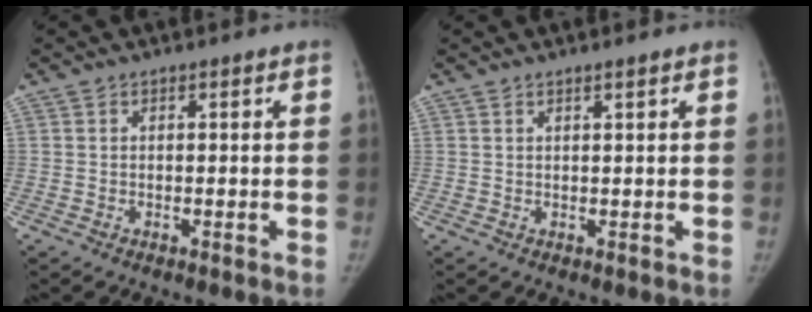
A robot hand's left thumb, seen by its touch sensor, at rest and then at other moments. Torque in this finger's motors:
{"motor_torque": [-0.37, -0.08, -0.04, 0.11, -0.04]}